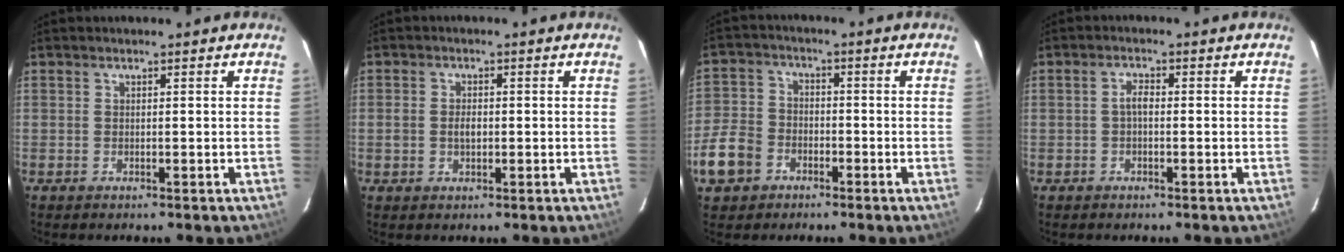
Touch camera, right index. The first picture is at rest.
{"total": 2.6, "force": [-0.3, 1.8, 1.9], "torque": [-0.034, 0.003, -0.006]}
{"total": 9.2, "force": [-4.6, 7.1, 3.7], "torque": [-0.097, 0.016, -0.090]}
{"total": 1.7, "force": [-0.3, 0.8, 1.5], "torque": [-0.031, 0.009, -0.008]}